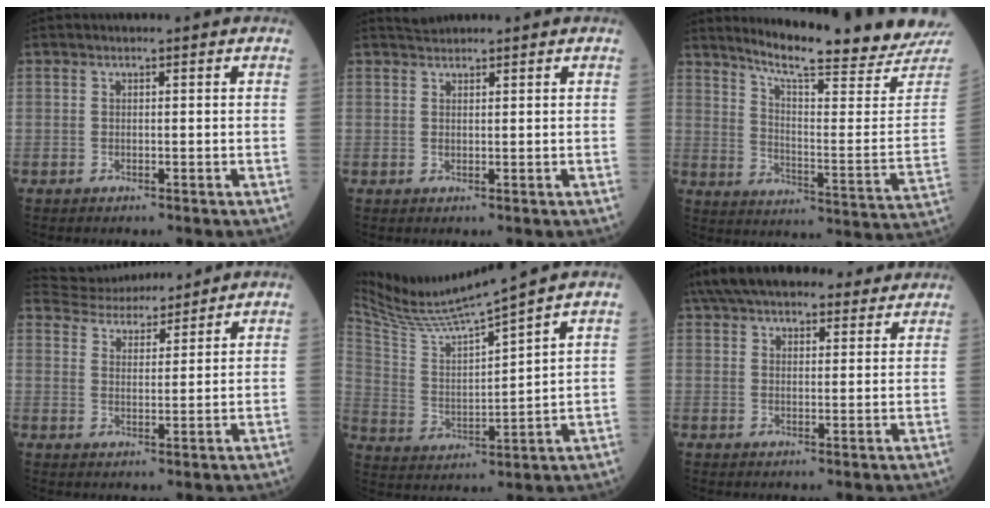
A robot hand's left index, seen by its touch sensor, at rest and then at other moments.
{"total": 1.6, "force": [1.5, 0.2, 0.0], "torque": [-0.003, 0.009, 0.032]}
{"total": 21.5, "force": [19.9, -0.2, 8.1], "torque": [-0.135, -0.105, 0.257]}
{"total": 9.7, "force": [9.4, 1.5, 2.0], "torque": [-0.044, 0.021, 0.156]}
{"total": 12.1, "force": [11.1, -2.9, 3.7], "torque": [-0.085, -0.016, 0.215]}
{"total": 18.0, "force": [15.3, 5.6, 7.7], "torque": [-0.136, 0.054, 0.223]}